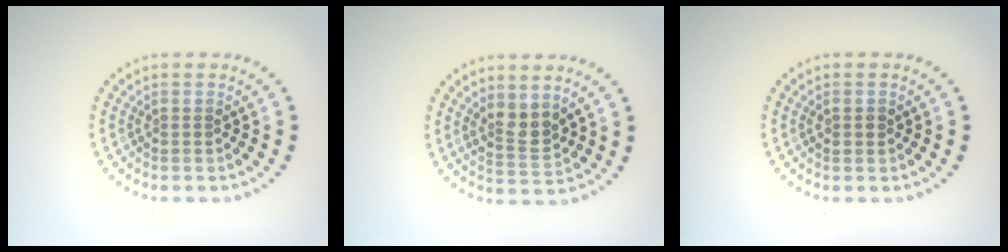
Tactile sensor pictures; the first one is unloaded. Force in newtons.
{"total": 2.6, "press": 2.4, "slide": 1.1}
{"total": 0.9, "press": 0.9, "slide": 0.1}